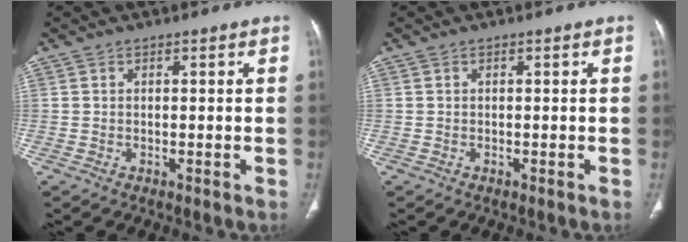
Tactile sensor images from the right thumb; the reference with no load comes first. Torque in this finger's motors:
{"motor_torque": [-0.31, 0.01, -0.26, 0.11, 0.04]}